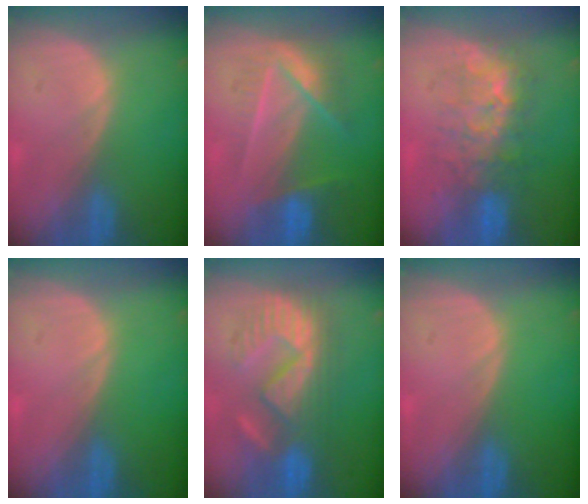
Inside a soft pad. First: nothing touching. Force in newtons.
{"total": 7.3, "press": 6.6, "slide": 3.0}
{"total": 7.9, "press": 7.6, "slide": 2.3}
{"total": 0.0}
{"total": 9.7, "press": 9.7, "slide": 0.3}
{"total": 0.0}